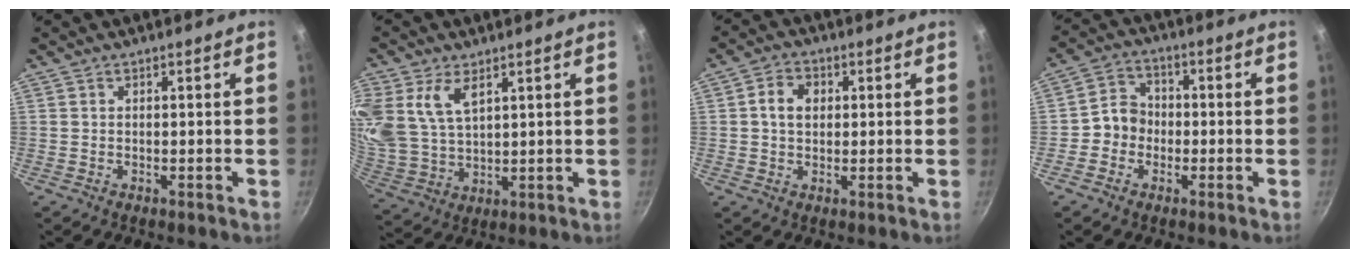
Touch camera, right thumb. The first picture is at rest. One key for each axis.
{"total": 13.7, "fx": 6.0, "fy": 8.4, "fz": 9.0, "tx": -0.194, "ty": -0.015, "tz": 0.132}
{"total": 5.3, "fx": 0.9, "fy": 4.1, "fz": 3.3, "tx": -0.042, "ty": 0.008, "tz": 0.008}
{"total": 6.1, "fx": -1.4, "fy": 5.5, "fz": 2.4, "tx": -0.004, "ty": 0.022, "tz": -0.039}